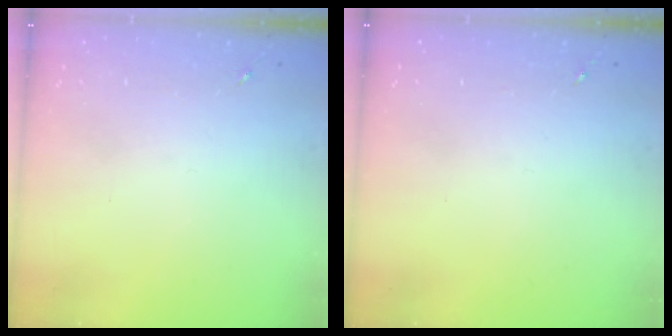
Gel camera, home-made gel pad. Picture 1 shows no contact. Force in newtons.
{"total": 0.0}